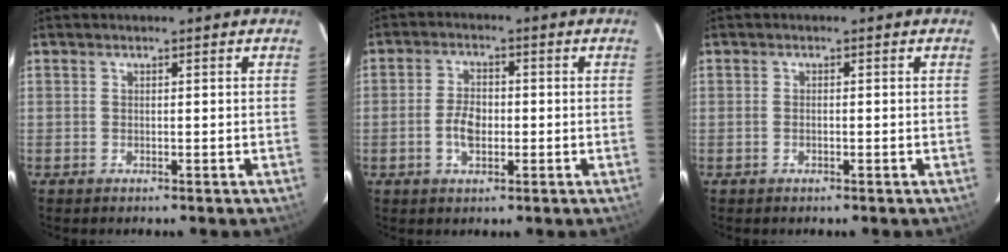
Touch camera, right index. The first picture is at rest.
{"total": 5.0, "force": [-1.1, 3.0, 3.8], "torque": [-0.078, 0.006, -0.018]}
{"total": 0.6, "force": [-0.3, 0.3, 0.3], "torque": [-0.006, 0.001, -0.007]}